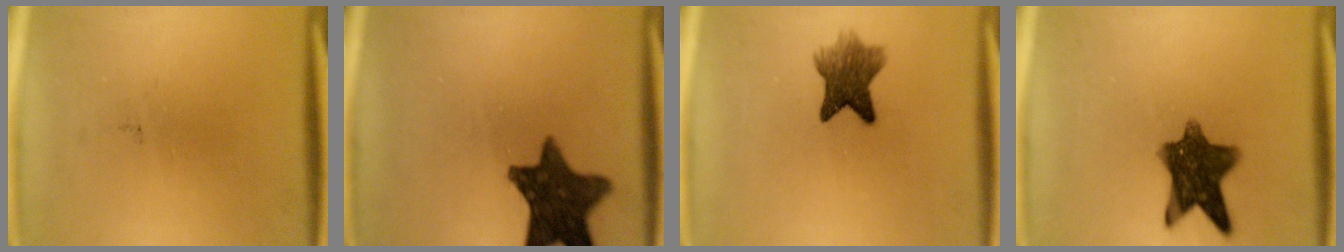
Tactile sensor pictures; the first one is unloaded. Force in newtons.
{"total": 12.8}
{"total": 6.6}
{"total": 10.1}